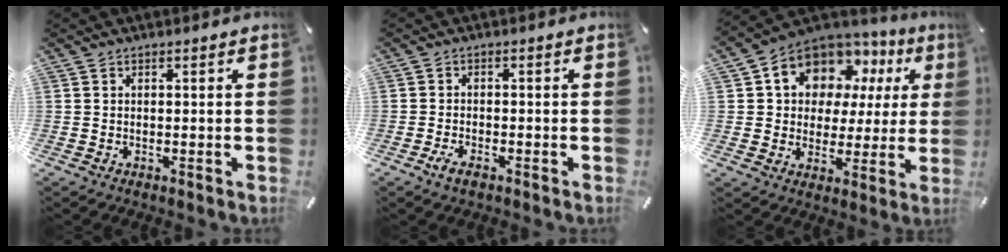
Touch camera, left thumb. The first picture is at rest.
{"total": 2.7, "force": [-1.7, 1.3, 1.8], "torque": [-0.036, 0.005, -0.033]}
{"total": 11.2, "force": [5.6, 9.0, 3.7], "torque": [-0.085, -0.036, 0.108]}